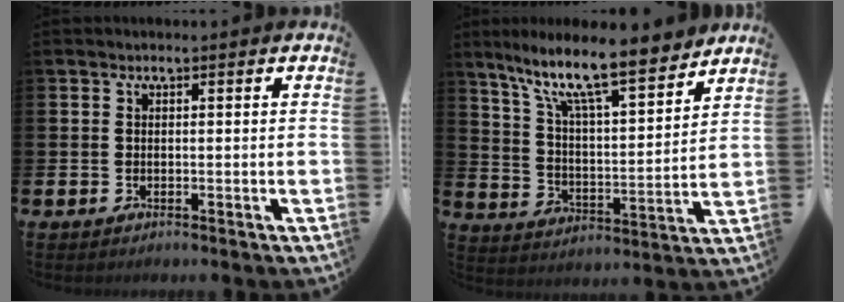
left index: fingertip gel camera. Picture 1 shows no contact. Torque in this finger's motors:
{"motor_torque": [1.31, -0.83, 0.87, 0.21]}